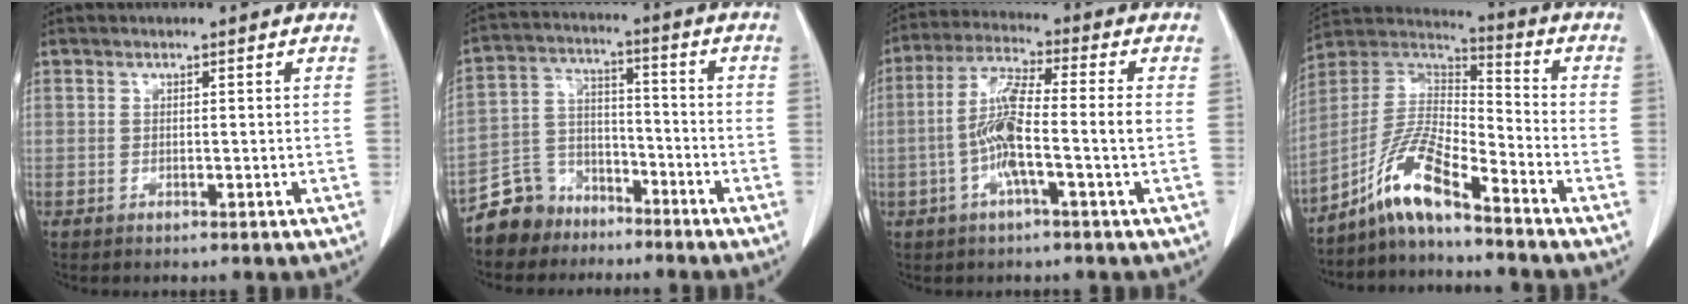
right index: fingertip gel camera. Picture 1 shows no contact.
{"total": 8.0, "force": [-6.2, 5.1, 0.4], "torque": [-0.009, 0.024, -0.118]}
{"total": 9.0, "force": [-1.7, 0.4, 8.8], "torque": [-0.178, 0.013, -0.041]}
{"total": 10.7, "force": [-7.7, 1.1, 7.3], "torque": [-0.163, 0.012, -0.148]}